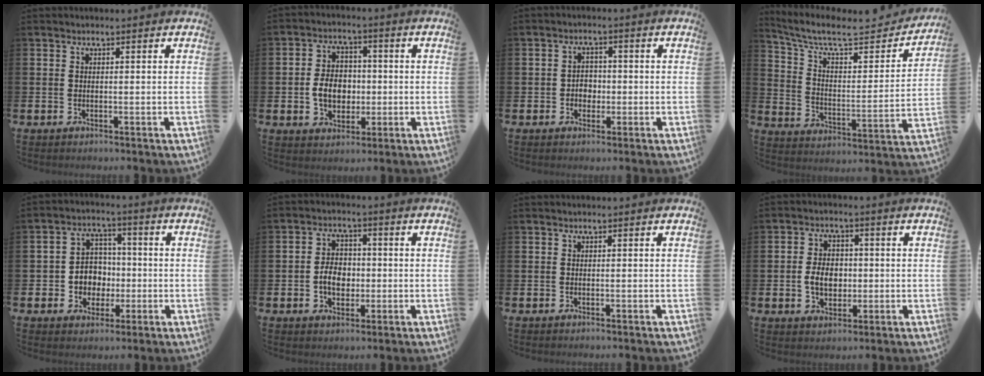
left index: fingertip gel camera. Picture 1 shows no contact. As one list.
[{"total": 5.8, "force": [-0.6, 4.6, 3.5], "torque": [-0.055, 0.007, -0.018]}, {"total": 2.6, "force": [-0.5, 2.2, 1.2], "torque": [-0.015, 0.003, -0.017]}, {"total": 8.2, "force": [6.6, 2.8, 4.1], "torque": [-0.109, -0.042, 0.107]}, {"total": 5.3, "force": [-0.5, 5.0, 1.6], "torque": [-0.036, 0.006, -0.016]}, {"total": 4.6, "force": [-0.8, 3.4, 3.1], "torque": [-0.042, 0.003, -0.021]}, {"total": 0.0}, {"total": 4.8, "force": [-0.4, 3.5, 3.2], "torque": [-0.045, 0.006, -0.014]}]